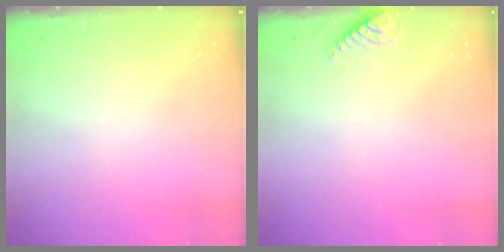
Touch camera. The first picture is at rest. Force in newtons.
{"total": 7.3, "press": 7.3, "slide": 0.8}